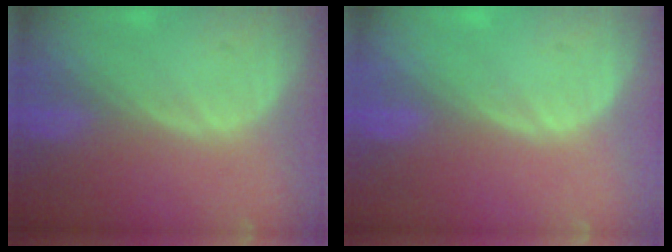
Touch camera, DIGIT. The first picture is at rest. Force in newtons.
{"total": 0.0}